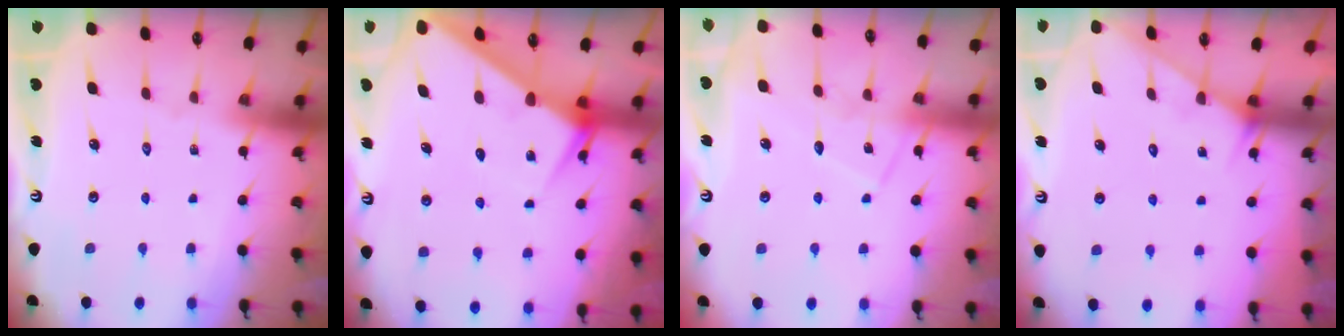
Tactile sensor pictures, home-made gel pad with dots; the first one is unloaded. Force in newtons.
{"total": 6.1, "press": 6.0, "slide": 0.6}
{"total": 9.6, "press": 9.5, "slide": 0.8}
{"total": 6.4, "press": 6.4, "slide": 0.4}